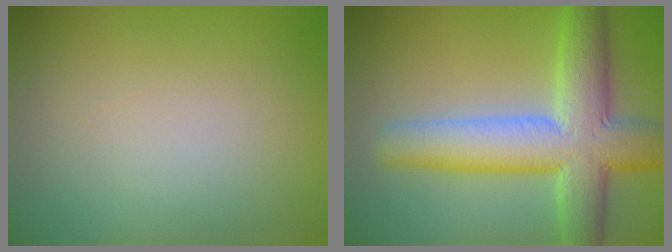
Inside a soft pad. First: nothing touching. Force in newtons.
{"total": 9.1, "press": 9.1, "slide": 0.6}